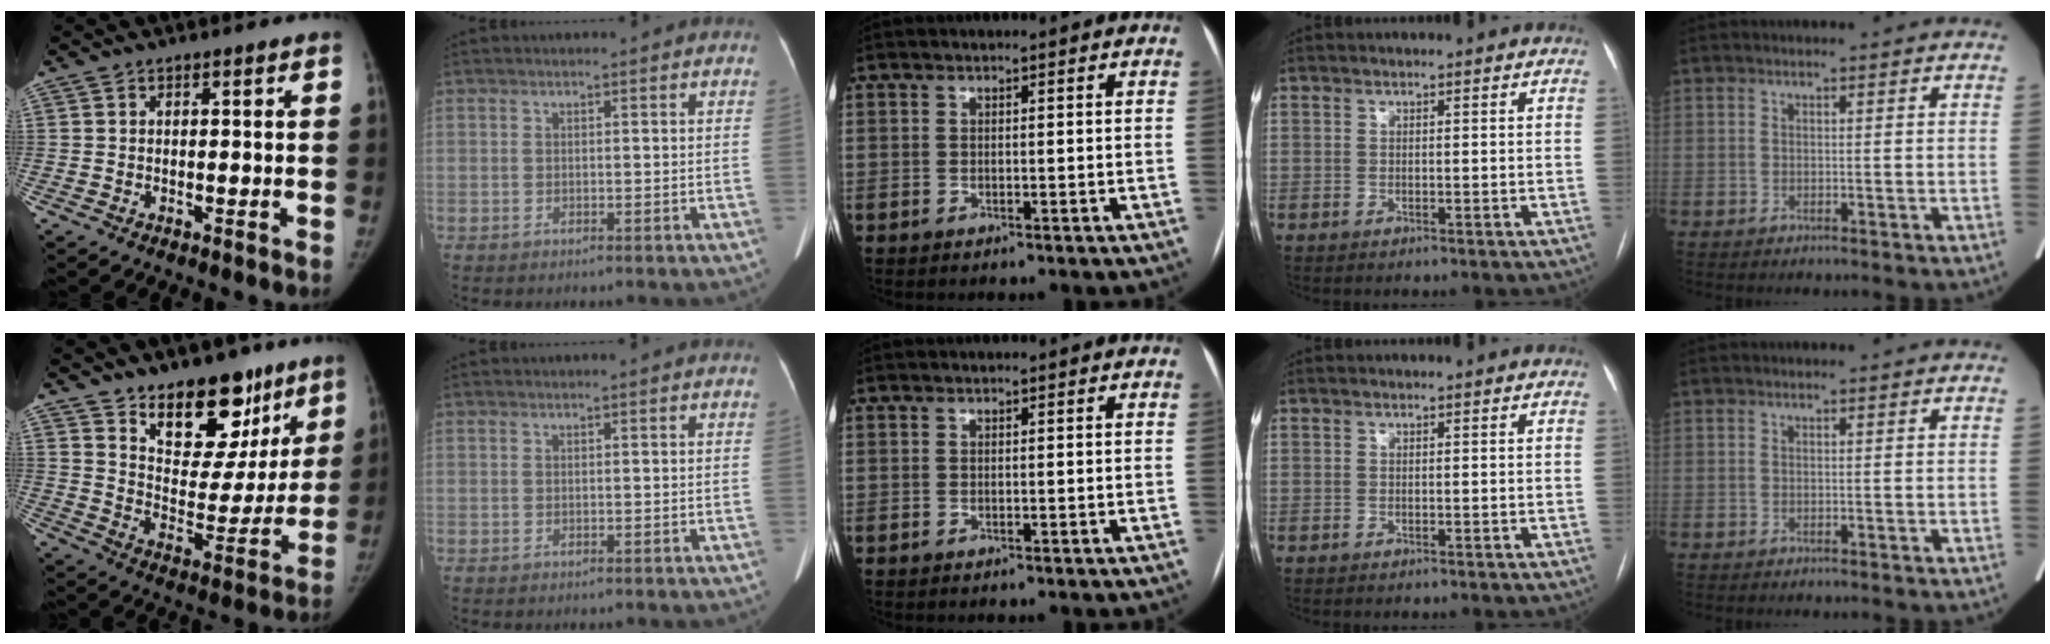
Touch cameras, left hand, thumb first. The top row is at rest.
{"thumb": {"total": 18.3, "force": [12.1, 9.9, 9.5], "torque": [-0.070, -0.080, 0.188]}}